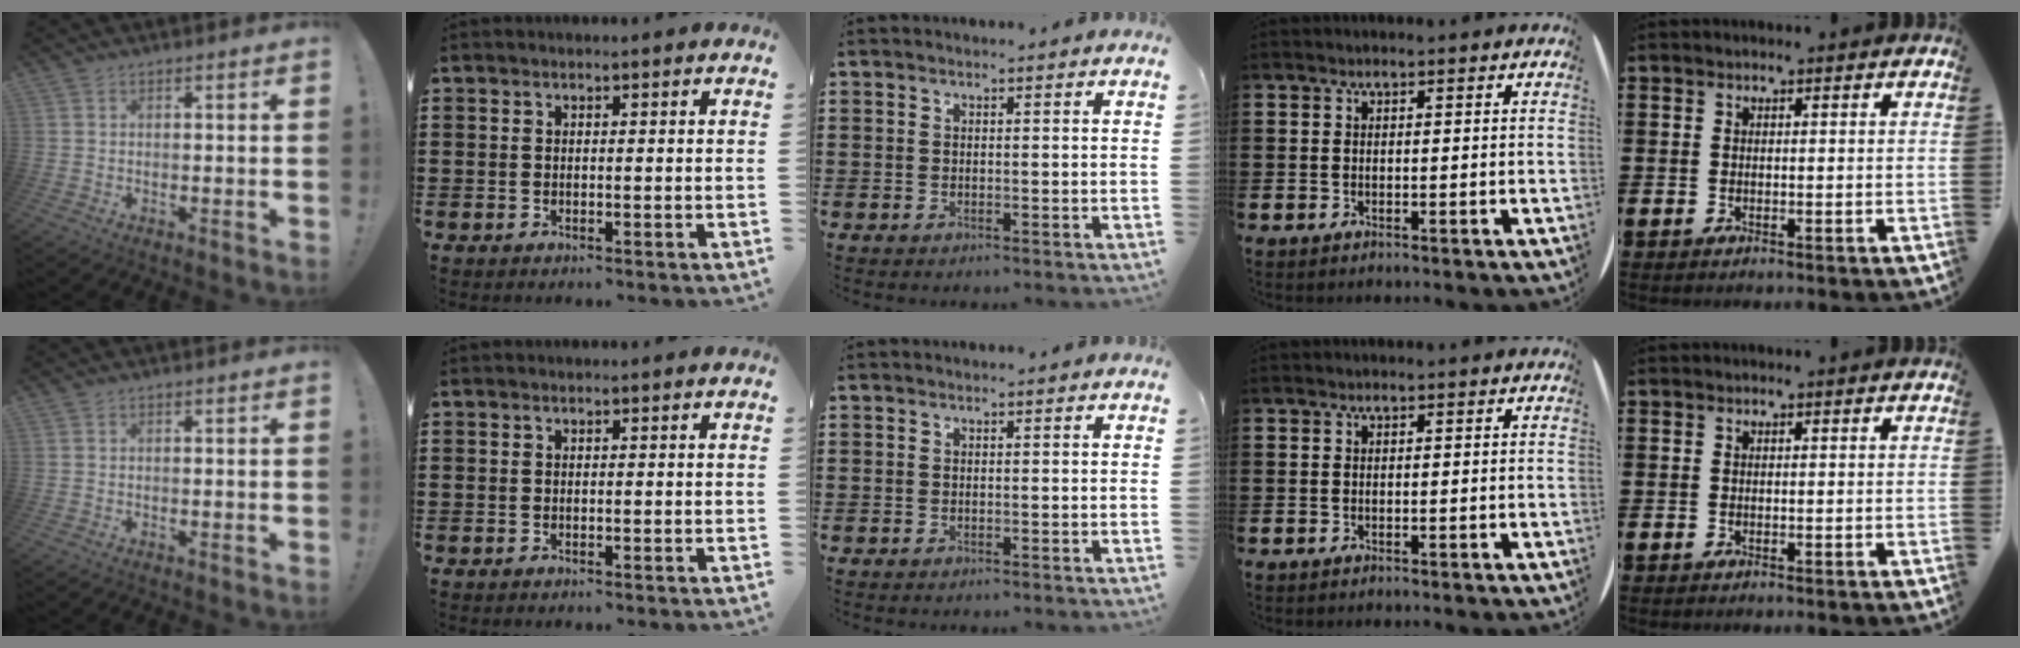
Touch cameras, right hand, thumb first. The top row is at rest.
{}